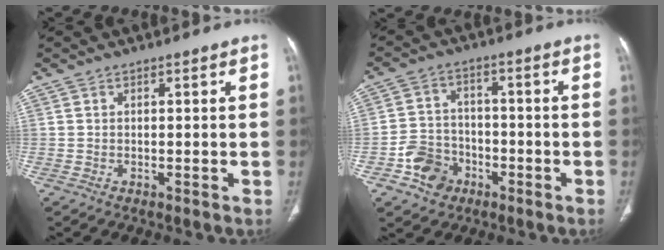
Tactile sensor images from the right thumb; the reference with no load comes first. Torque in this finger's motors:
{"motor_torque": [2.38, 0.59, 0.28, -1.09, 0.03]}